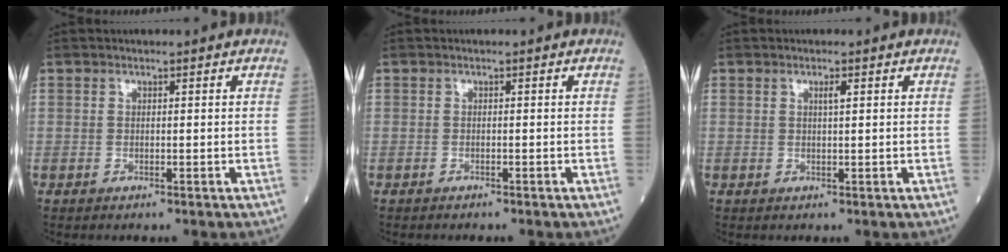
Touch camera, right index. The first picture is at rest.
{"total": 0.6, "force": [-0.5, 0.1, 0.2], "torque": [-0.006, -0.001, -0.009]}
{"total": 1.1, "force": [0.5, 0.0, 1.0], "torque": [-0.020, 0.000, 0.008]}